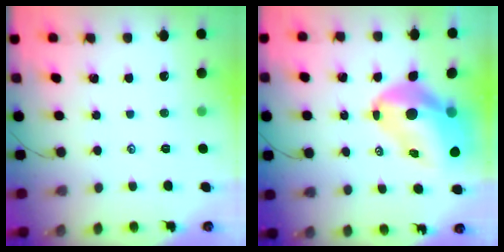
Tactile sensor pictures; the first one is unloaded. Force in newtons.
{"total": 15.1, "press": 14.4, "slide": 4.7}